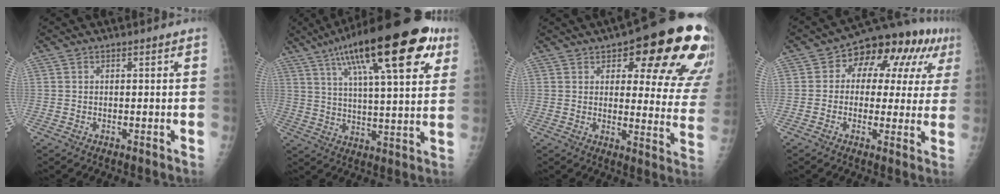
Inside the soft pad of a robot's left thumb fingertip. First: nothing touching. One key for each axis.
{"total": 25.6, "fx": 12.8, "fy": 7.3, "fz": 21.0, "tx": -0.314, "ty": -0.006, "tz": 0.195}
{"total": 22.4, "fx": 11.4, "fy": 7.7, "fz": 17.6, "tx": -0.176, "ty": -0.033, "tz": 0.130}
{"total": 15.3, "fx": 4.8, "fy": 8.9, "fz": 11.5, "tx": -0.105, "ty": 0.026, "tz": 0.056}